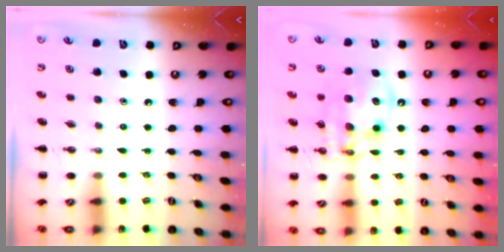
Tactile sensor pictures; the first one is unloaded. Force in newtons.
{"total": 12.3, "press": 11.9, "slide": 3.0}